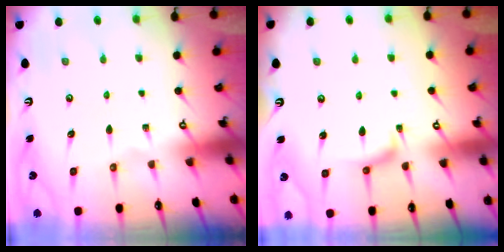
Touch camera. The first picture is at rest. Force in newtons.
{"total": 1.3, "press": 1.2, "slide": 0.5}